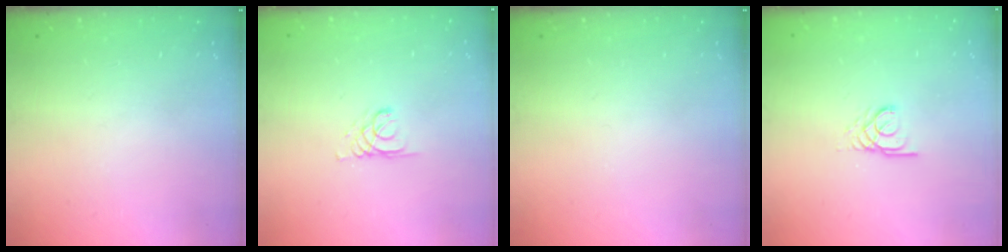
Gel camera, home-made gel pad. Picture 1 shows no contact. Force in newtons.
{"total": 2.1, "press": 2.1, "slide": 0.2}
{"total": 0.0}
{"total": 2.6, "press": 2.6, "slide": 0.1}